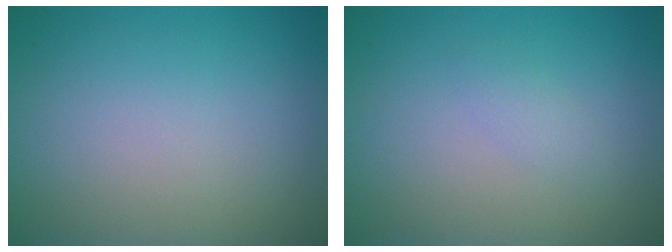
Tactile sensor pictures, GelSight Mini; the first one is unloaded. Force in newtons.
{"total": 1.0, "press": 1.0, "slide": 0.0}